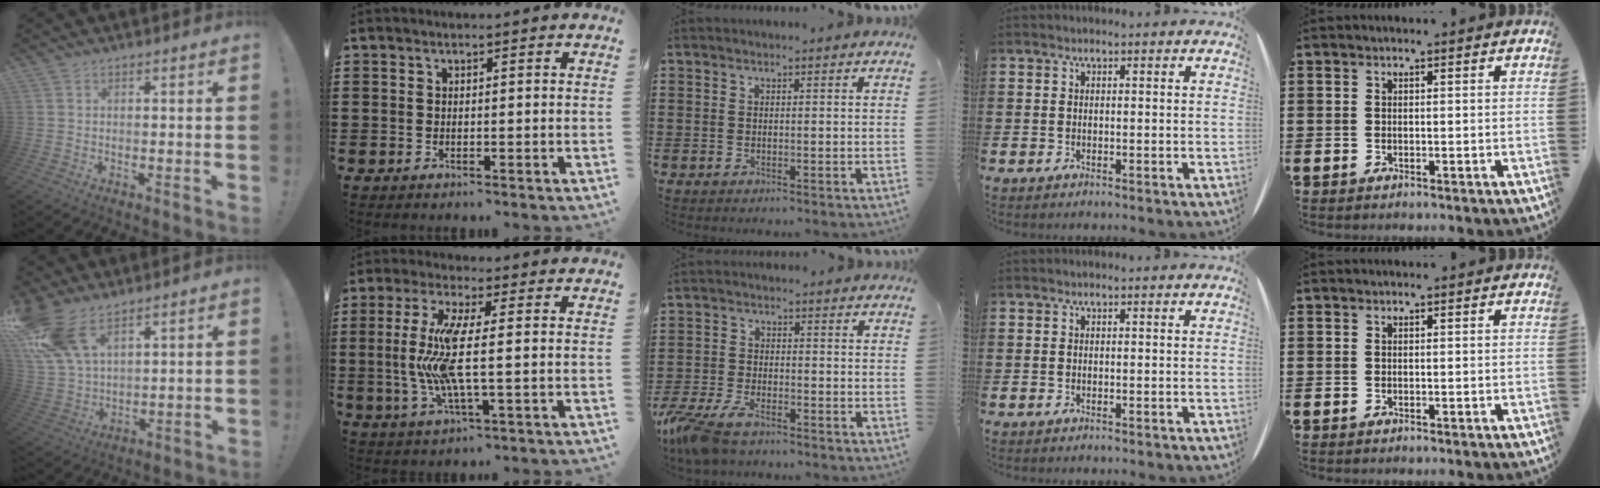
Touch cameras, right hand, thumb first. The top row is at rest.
{"thumb": {"total": 15.7, "force": [10.4, 7.9, 8.6], "torque": [-0.174, -0.045, 0.199]}, "index": {"total": 9.7, "force": [-0.2, 1.6, 9.5], "torque": [-0.220, -0.025, -0.015]}, "middle": {"total": 5.7, "force": [-4.4, 1.5, 3.3], "torque": [-0.097, -0.011, -0.094]}}